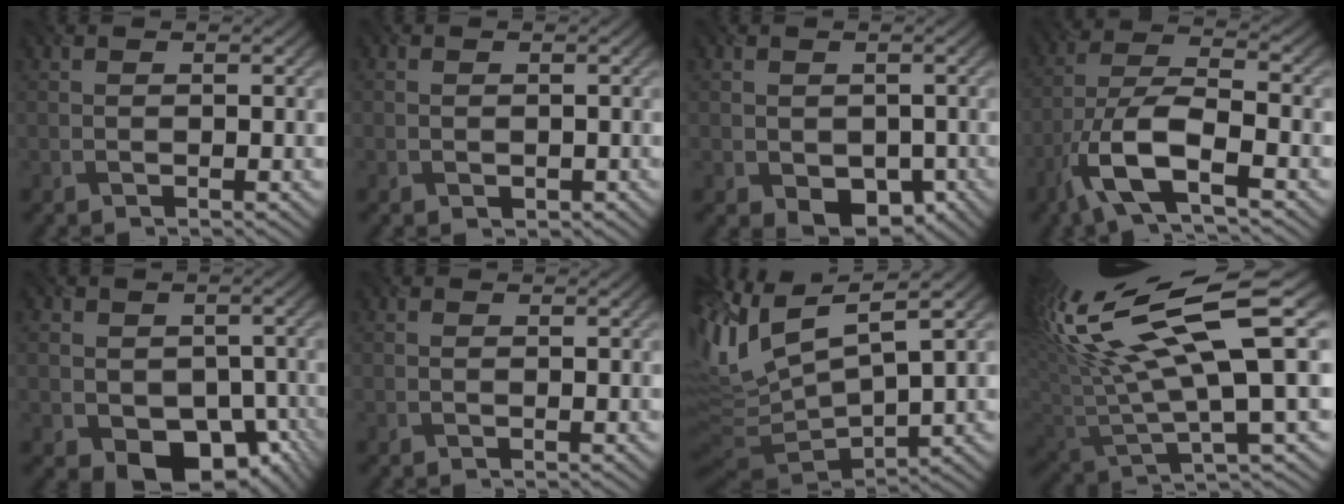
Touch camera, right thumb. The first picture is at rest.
{"total": 0.9, "force": [0.0, 0.9, 0.3], "torque": [-0.004, -0.006, -0.001]}
{"total": 4.4, "force": [-1.6, 3.1, 2.7], "torque": [-0.045, -0.019, -0.020]}
{"total": 10.2, "force": [-5.3, 3.2, 8.1], "torque": [-0.168, -0.001, -0.114]}
{"total": 10.5, "force": [-4.1, 8.0, 5.5], "torque": [-0.069, -0.031, -0.065]}
{"total": 0.0}
{"total": 12.3, "force": [2.6, 4.6, 11.1], "torque": [-0.258, 0.007, 0.062]}
{"total": 17.6, "force": [7.4, 4.7, 15.3], "torque": [-0.335, 0.009, 0.136]}